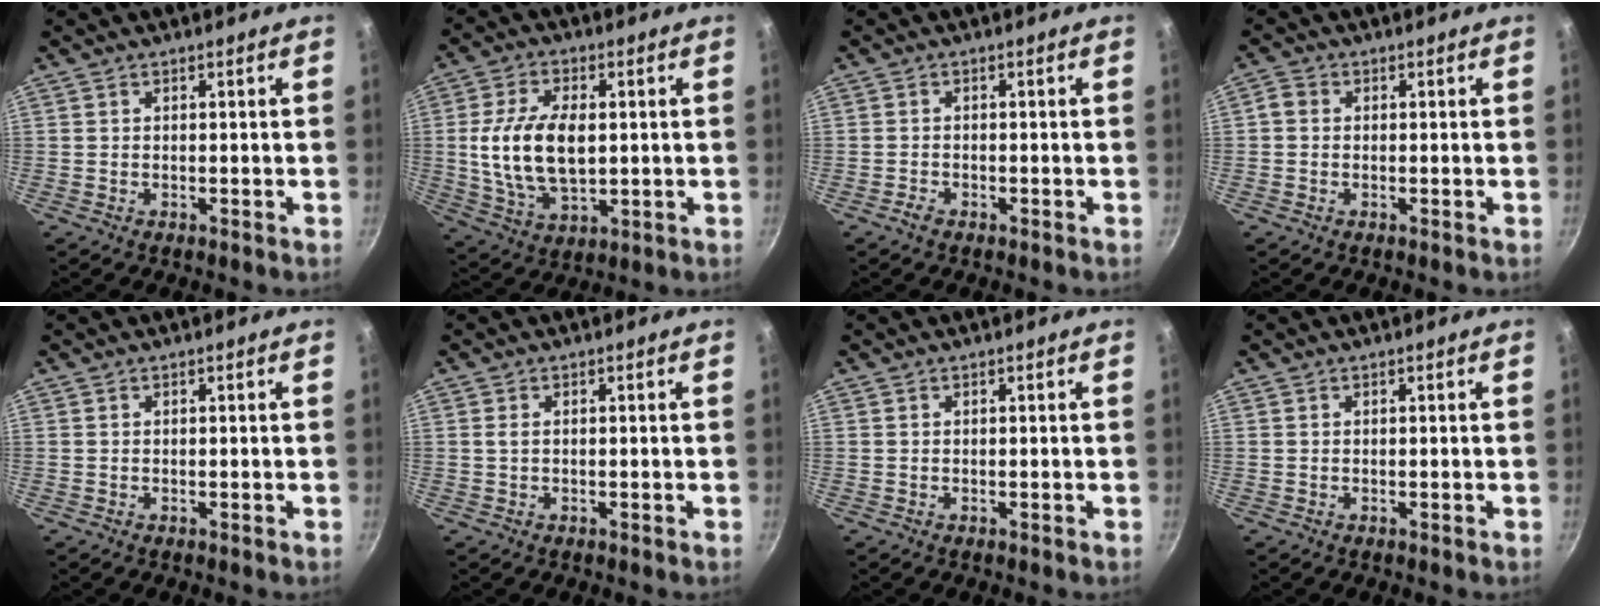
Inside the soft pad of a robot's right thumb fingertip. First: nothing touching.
{"total": 14.0, "force": [0.8, 7.8, 11.6], "torque": [-0.213, -0.002, 0.018]}
{"total": 1.6, "force": [-1.2, 0.8, 0.7], "torque": [-0.015, 0.010, -0.023]}
{"total": 2.0, "force": [-0.2, 1.7, 1.0], "torque": [-0.021, 0.008, -0.011]}
{"total": 0.0}
{"total": 0.8, "force": [0.0, 0.4, 0.7], "torque": [-0.015, 0.002, 0.001]}
{"total": 0.0}
{"total": 0.0}